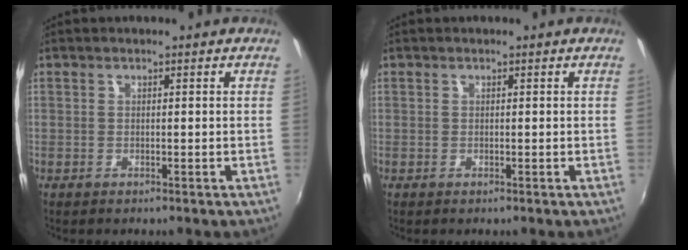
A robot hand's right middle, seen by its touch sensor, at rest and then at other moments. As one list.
[{"total": 0.0}]